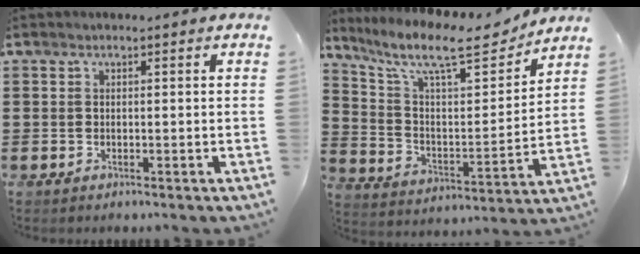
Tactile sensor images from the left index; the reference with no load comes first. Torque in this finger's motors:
{"motor_torque": [1.15, -0.99, 0.24, 0.08]}